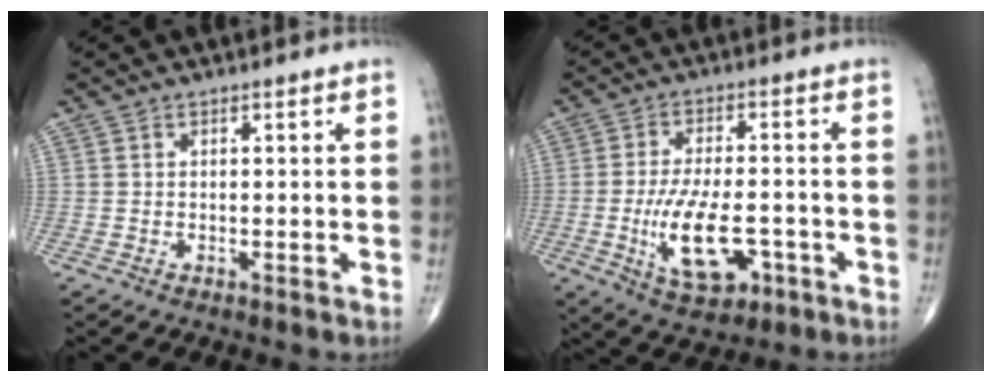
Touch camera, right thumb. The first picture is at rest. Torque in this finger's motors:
{"motor_torque": [3.18, 1.83, 1.50, -0.20, 0.42]}